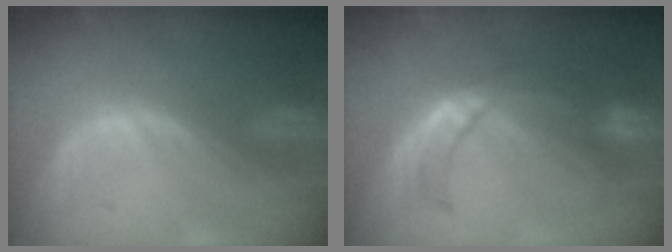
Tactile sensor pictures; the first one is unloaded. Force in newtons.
{"total": 7.0, "press": 6.9, "slide": 1.4}